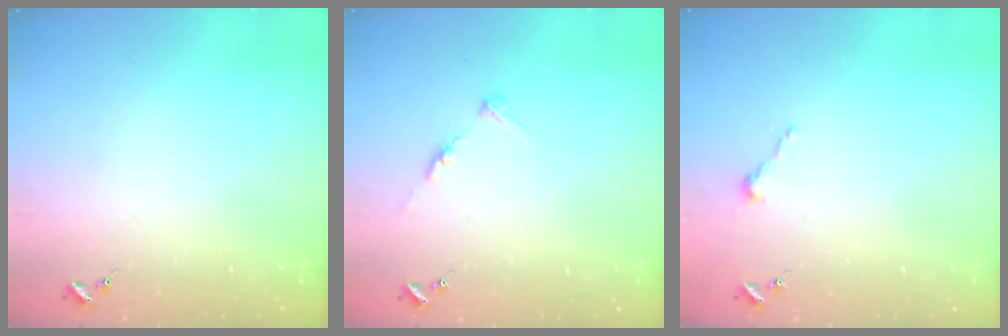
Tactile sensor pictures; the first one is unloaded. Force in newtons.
{"total": 5.8, "press": 5.8, "slide": 0.6}
{"total": 2.5, "press": 2.5, "slide": 0.2}